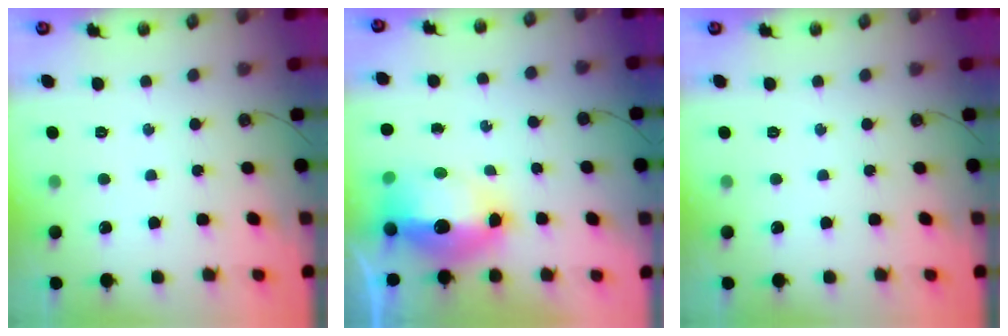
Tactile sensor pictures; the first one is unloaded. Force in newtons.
{"total": 15.2, "press": 15.1, "slide": 1.8}
{"total": 0.0}